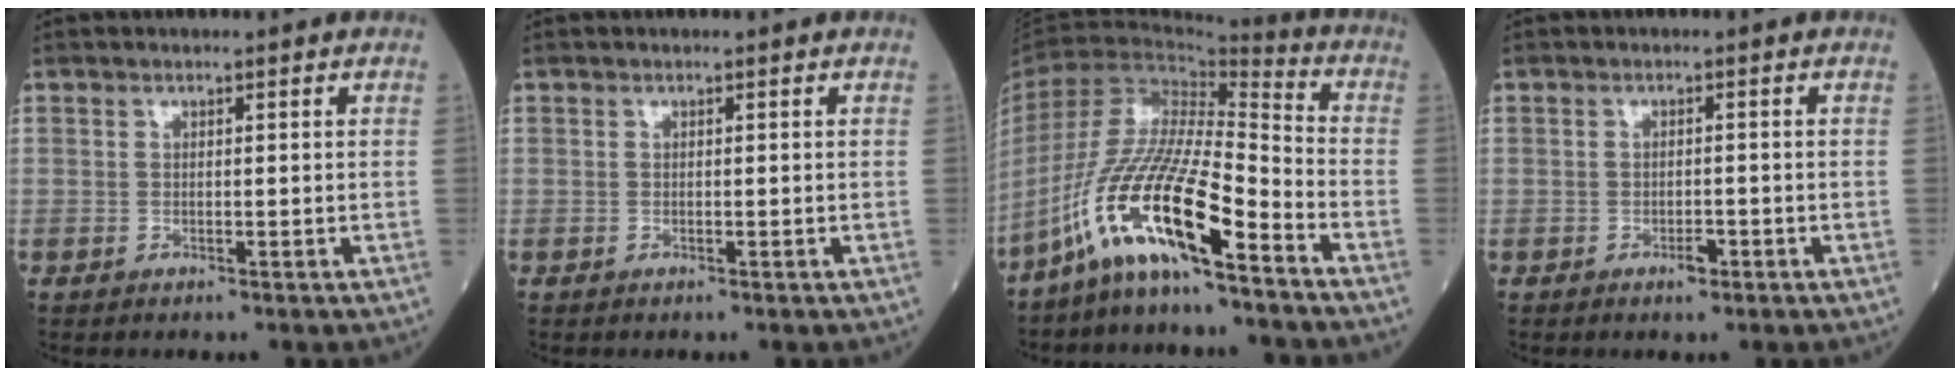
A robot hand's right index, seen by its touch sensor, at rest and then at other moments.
{"total": 0.0}
{"total": 16.3, "force": [-10.2, 2.0, 12.6], "torque": [-0.254, -0.007, -0.192]}
{"total": 1.5, "force": [-1.0, 0.6, 1.0], "torque": [-0.013, 0.001, -0.016]}